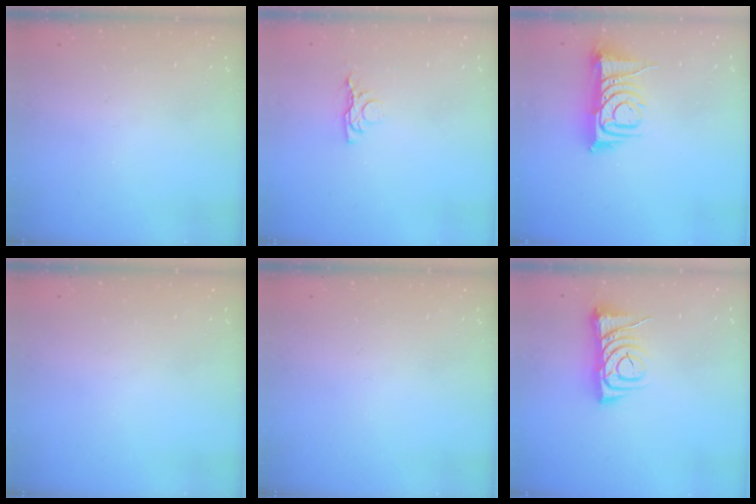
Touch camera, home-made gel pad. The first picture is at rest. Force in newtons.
{"total": 3.7, "press": 3.7, "slide": 0.7}
{"total": 9.4, "press": 9.4, "slide": 1.1}
{"total": 0.0}
{"total": 0.0}
{"total": 7.3, "press": 7.2, "slide": 0.9}